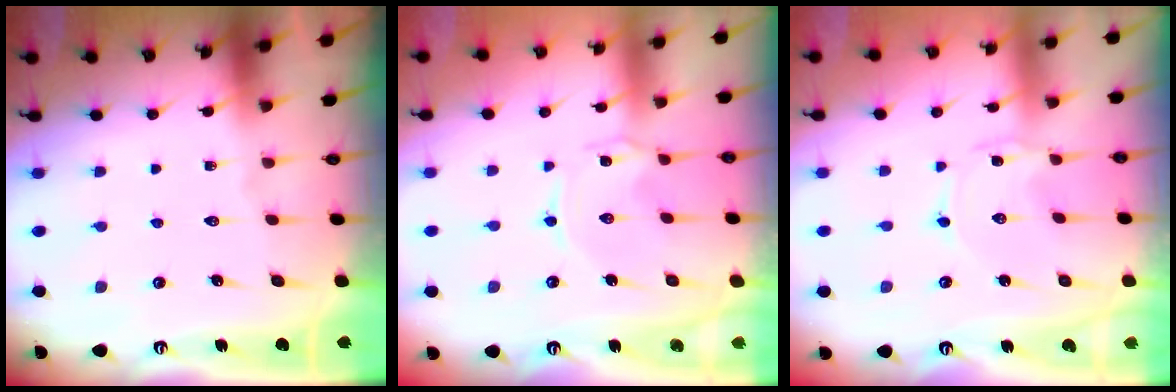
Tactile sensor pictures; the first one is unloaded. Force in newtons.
{"total": 0.7, "press": 0.7, "slide": 0.1}
{"total": 0.0}